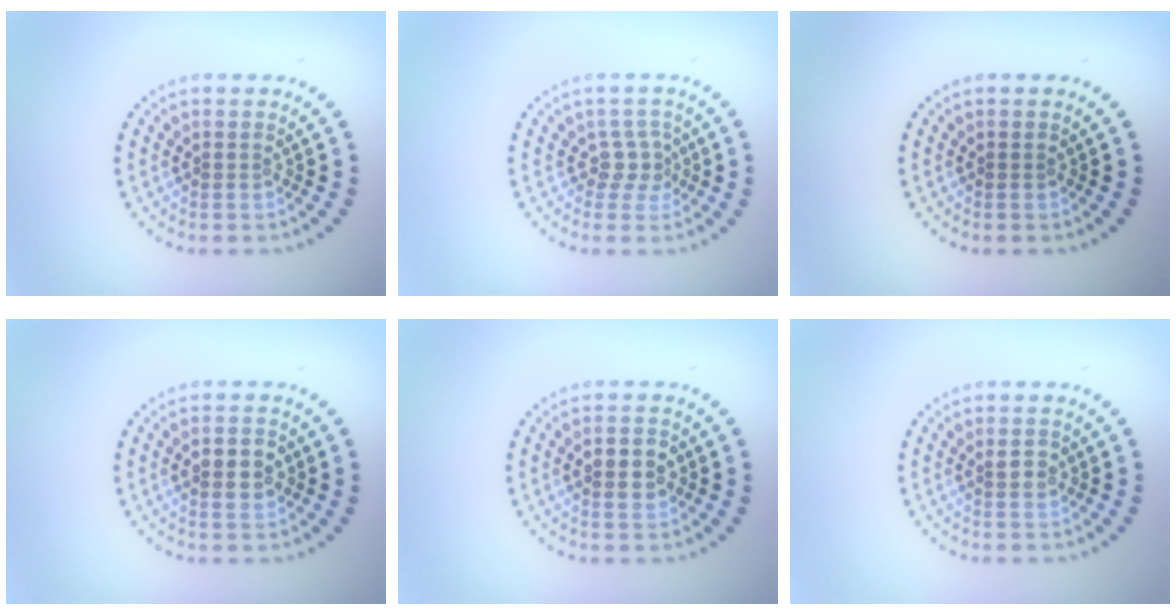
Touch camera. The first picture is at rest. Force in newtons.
{"total": 1.9, "press": 1.3, "slide": 1.3}
{"total": 0.0}
{"total": 2.9, "press": 2.9, "slide": 0.0}
{"total": 2.7, "press": 2.7, "slide": 0.1}
{"total": 1.2, "press": 1.1, "slide": 0.4}